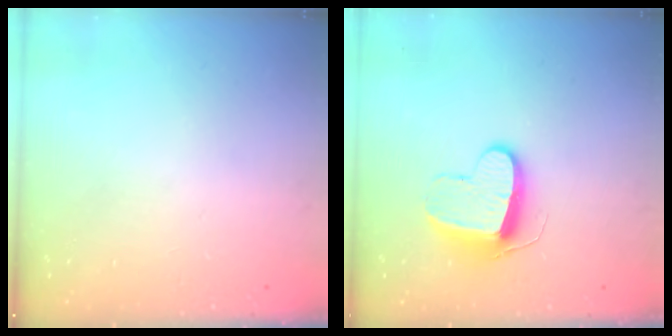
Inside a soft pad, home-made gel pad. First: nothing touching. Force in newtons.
{"total": 10.6, "press": 10.6, "slide": 0.9}